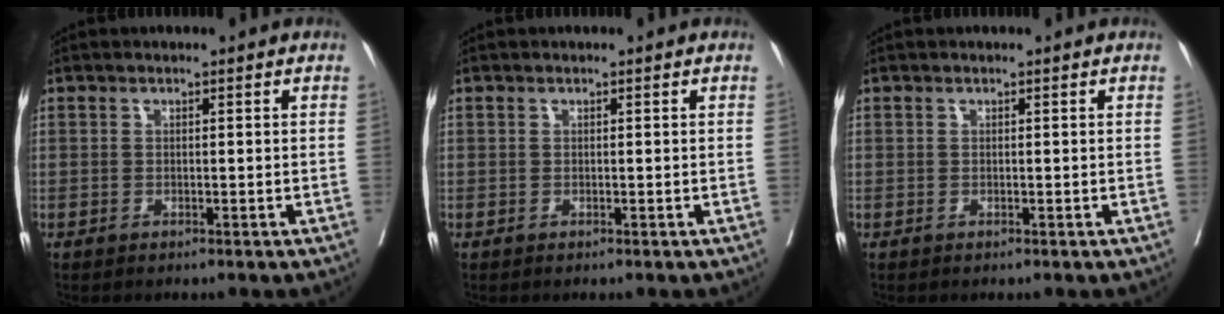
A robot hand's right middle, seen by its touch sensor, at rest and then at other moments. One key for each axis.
{"total": 0.0}
{"total": 0.0}